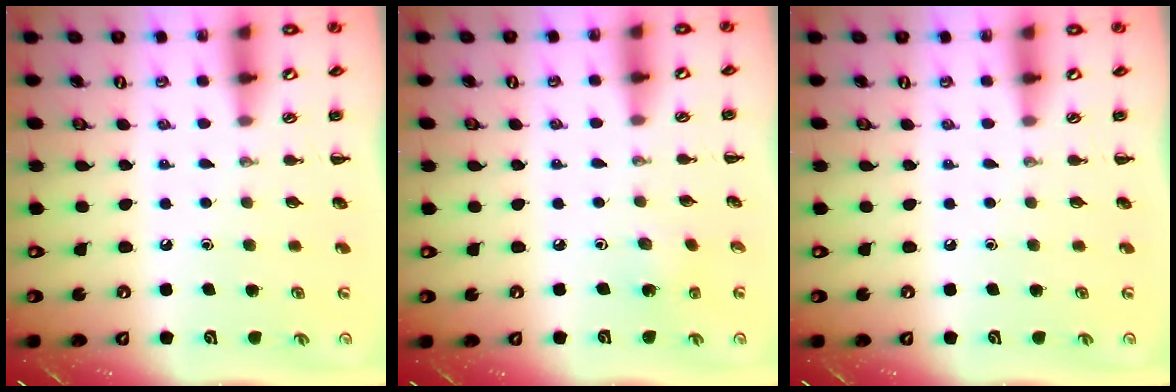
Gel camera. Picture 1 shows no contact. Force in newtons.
{"total": 1.8, "press": 1.7, "slide": 0.6}
{"total": 0.0}